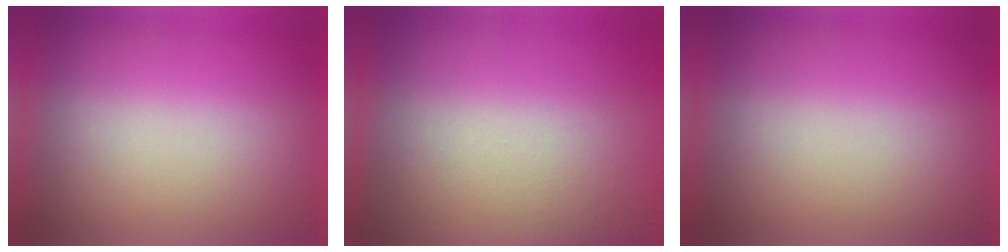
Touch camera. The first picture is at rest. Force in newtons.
{"total": 9.2}
{"total": 0.0}